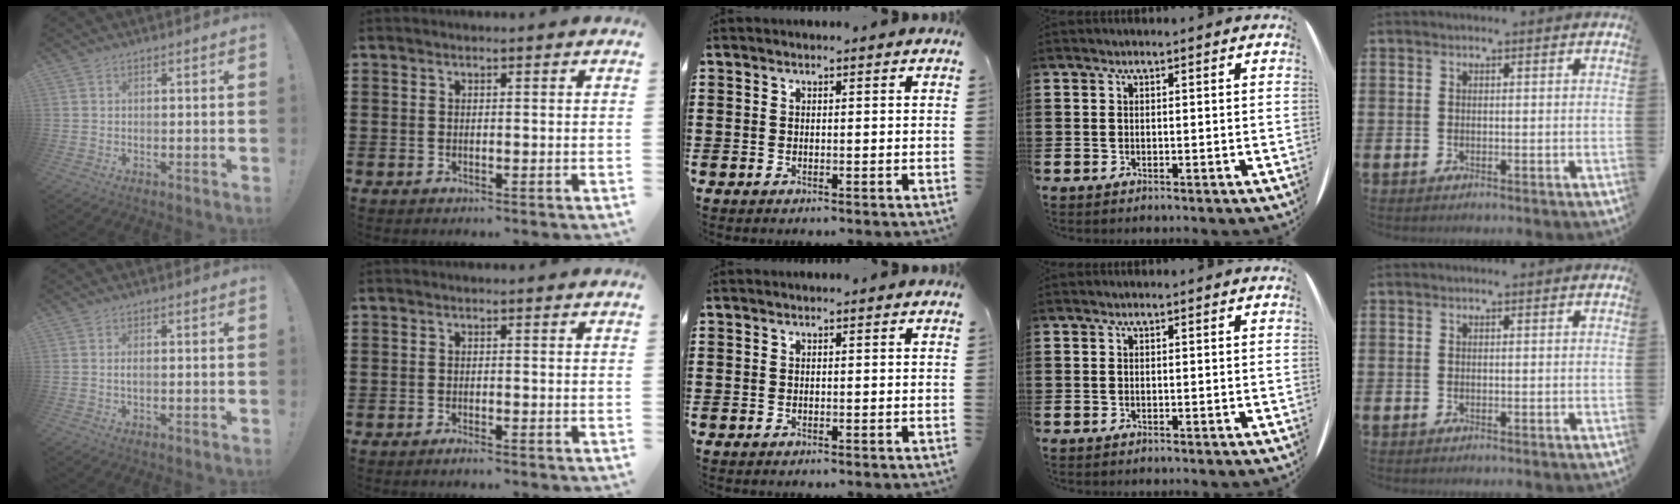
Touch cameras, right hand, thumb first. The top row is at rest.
{"thumb": {"total": 1.1, "force": [-0.2, 0.2, 1.0], "torque": [-0.019, 0.000, -0.003]}, "index": {"total": 0.9, "force": [-0.8, 0.0, 0.4], "torque": [-0.010, -0.006, -0.015]}}